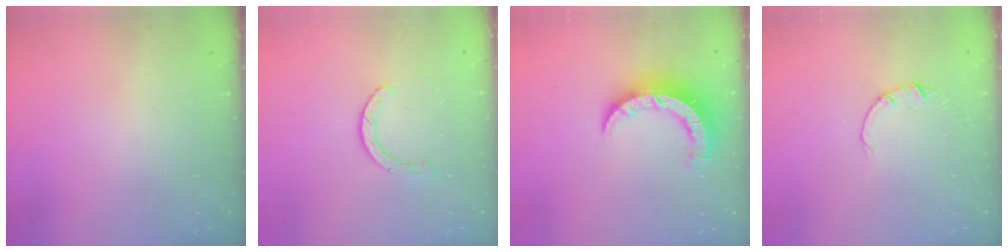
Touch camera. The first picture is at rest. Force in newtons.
{"total": 0.9, "press": 0.9, "slide": 0.1}
{"total": 8.2, "press": 8.2, "slide": 0.9}
{"total": 0.5, "press": 0.5, "slide": 0.1}